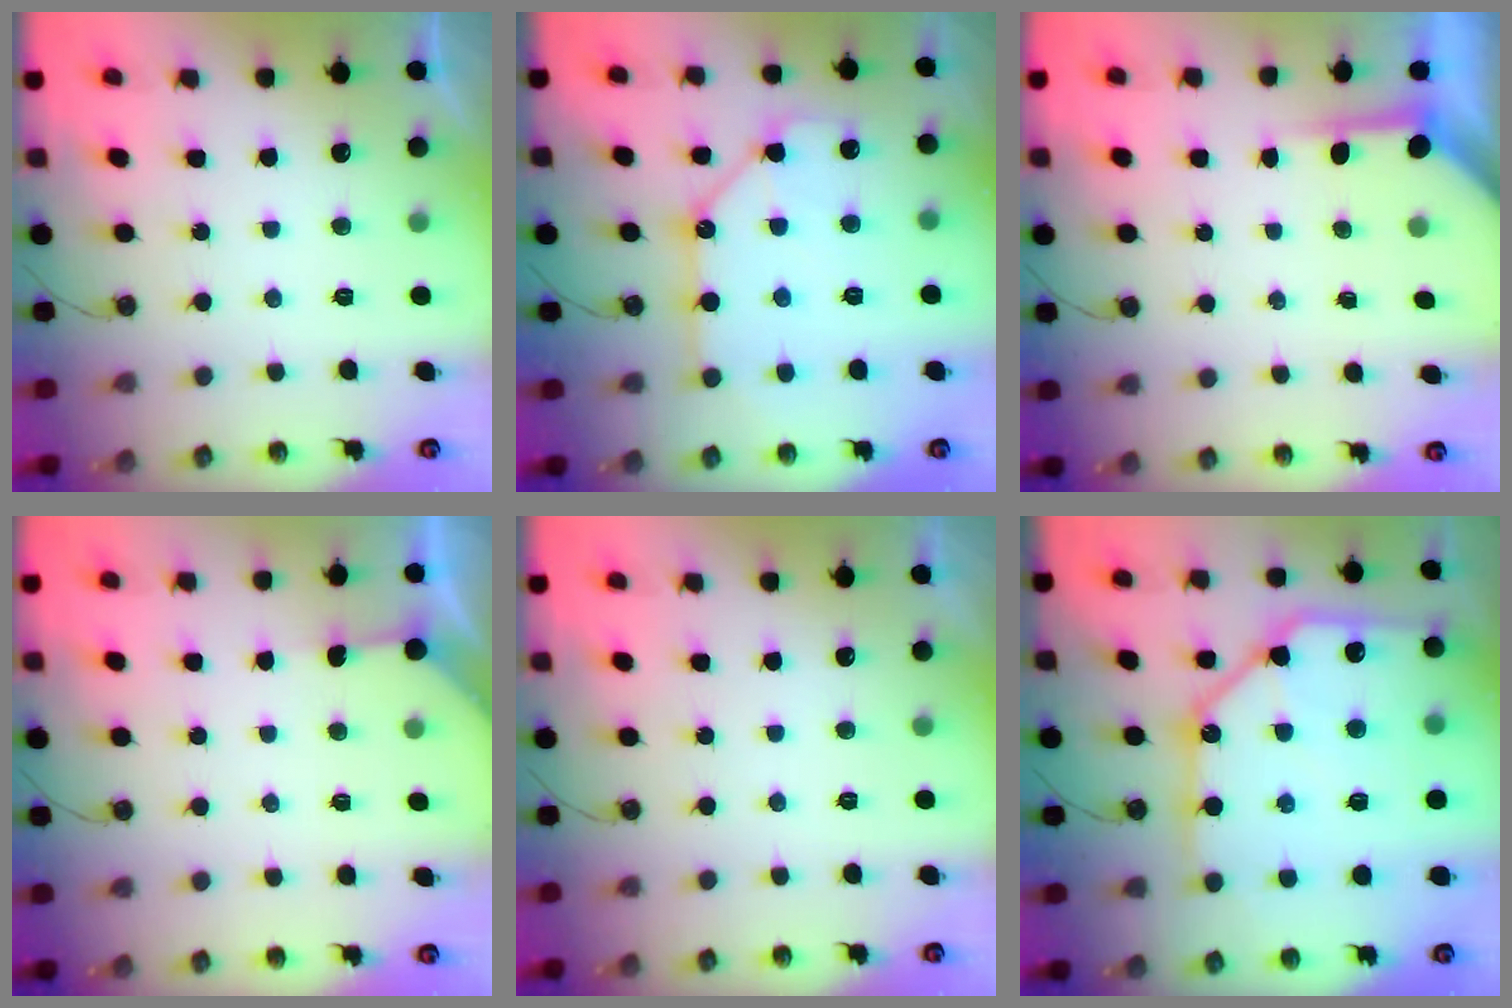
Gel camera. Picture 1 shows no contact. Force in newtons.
{"total": 13.0, "press": 12.9, "slide": 1.5}
{"total": 3.8, "press": 3.7, "slide": 0.5}
{"total": 3.5, "press": 3.5, "slide": 0.3}
{"total": 0.0}
{"total": 22.6, "press": 22.5, "slide": 2.6}